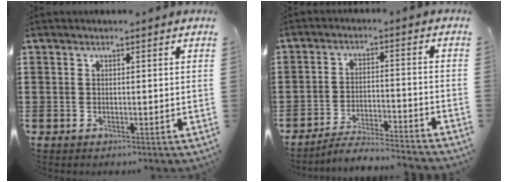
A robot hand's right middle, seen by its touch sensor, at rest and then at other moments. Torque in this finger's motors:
{"motor_torque": [0.86, -0.97, 0.09, 0.01]}